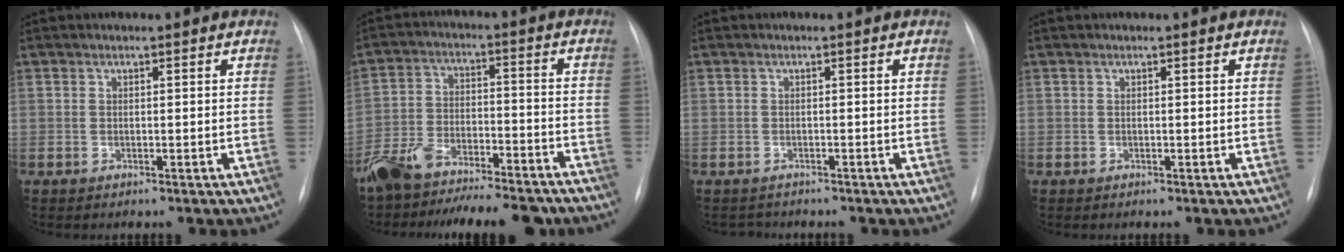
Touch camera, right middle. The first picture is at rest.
{"total": 17.8, "force": [-15.5, 5.2, 7.0], "torque": [-0.131, 0.016, -0.239]}
{"total": 1.4, "force": [-1.3, 0.4, -0.3], "torque": [0.005, -0.005, -0.018]}
{"total": 0.0}